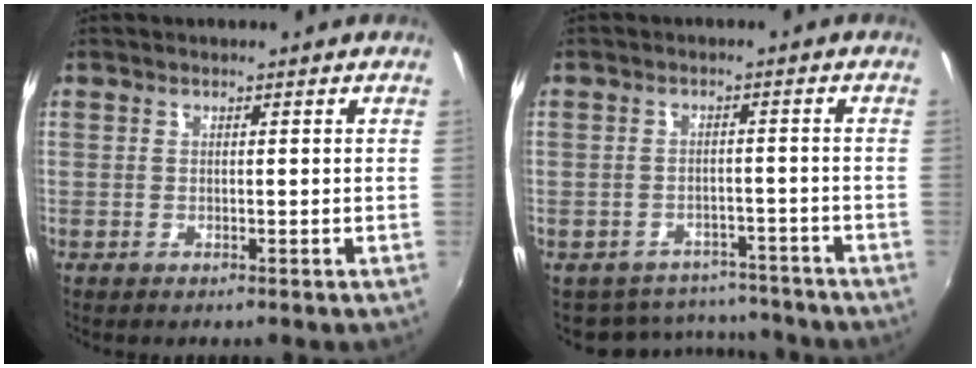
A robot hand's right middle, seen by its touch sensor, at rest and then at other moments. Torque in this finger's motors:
{"motor_torque": [-0.71, -0.86, -0.58, -0.10]}